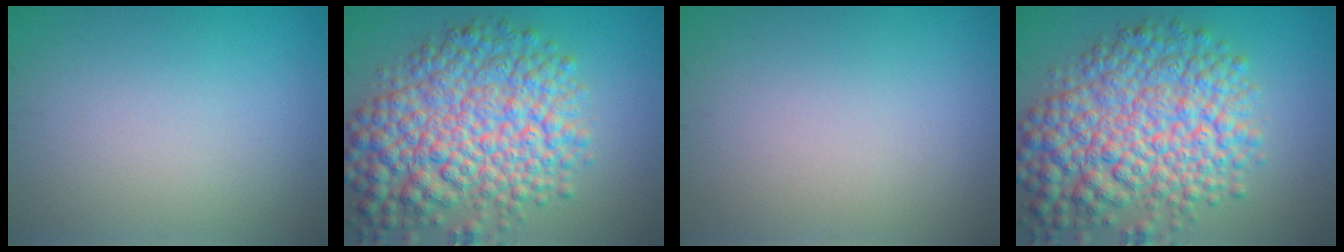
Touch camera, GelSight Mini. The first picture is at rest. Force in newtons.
{"total": 10.3, "press": 10.2, "slide": 0.3}
{"total": 0.0}
{"total": 10.3, "press": 10.2, "slide": 0.3}